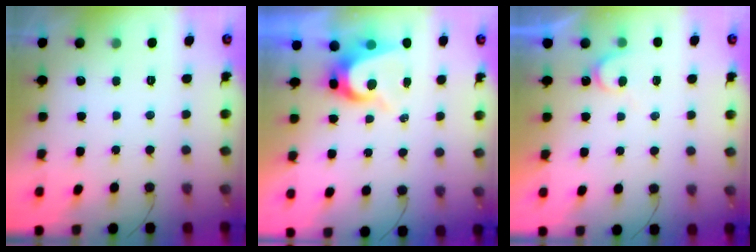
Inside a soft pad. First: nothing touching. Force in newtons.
{"total": 7.5, "press": 7.4, "slide": 0.8}
{"total": 6.5, "press": 6.5, "slide": 0.5}